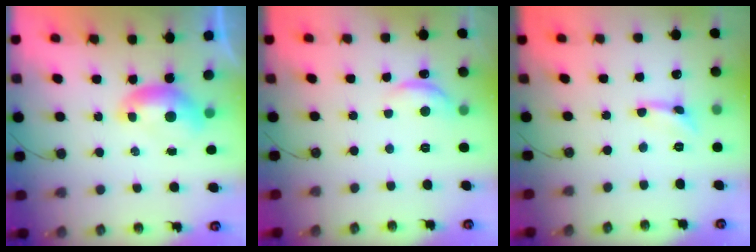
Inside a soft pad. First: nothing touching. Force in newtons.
{"total": 3.8, "press": 3.8, "slide": 0.7}
{"total": 0.9, "press": 0.8, "slide": 0.3}